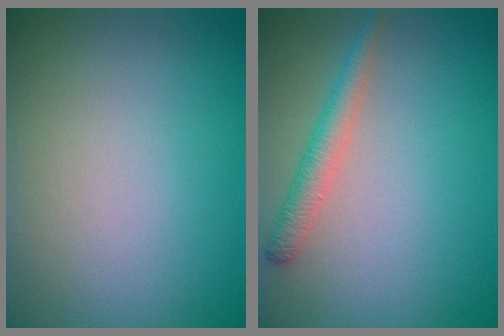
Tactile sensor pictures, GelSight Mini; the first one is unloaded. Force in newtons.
{"total": 2.2, "press": 2.2, "slide": 0.1}